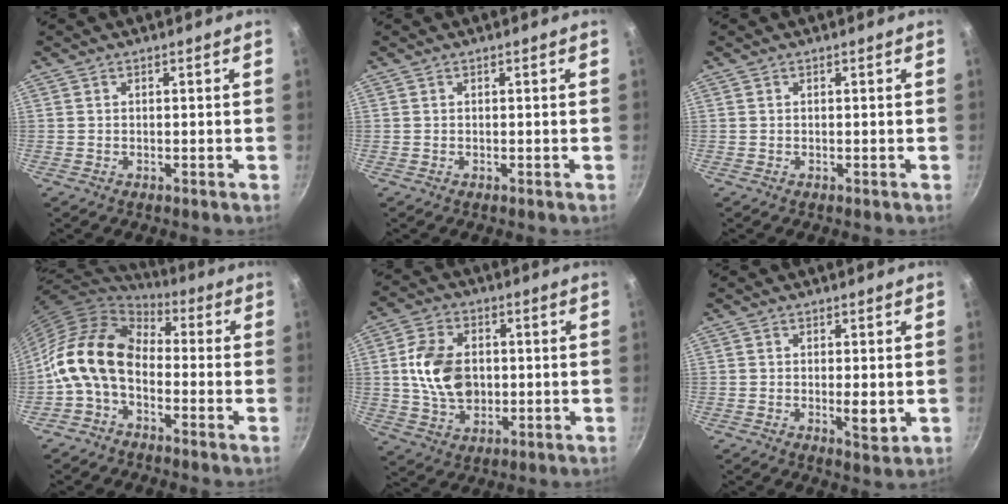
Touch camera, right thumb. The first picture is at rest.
{"total": 0.0}
{"total": 0.0}
{"total": 13.9, "force": [-2.2, 9.3, 10.1], "torque": [-0.166, 0.037, -0.064]}
{"total": 12.5, "force": [0.6, 8.8, 8.8], "torque": [-0.142, 0.006, 0.011]}
{"total": 3.6, "force": [-0.3, 1.3, 3.3], "torque": [-0.056, -0.011, -0.003]}